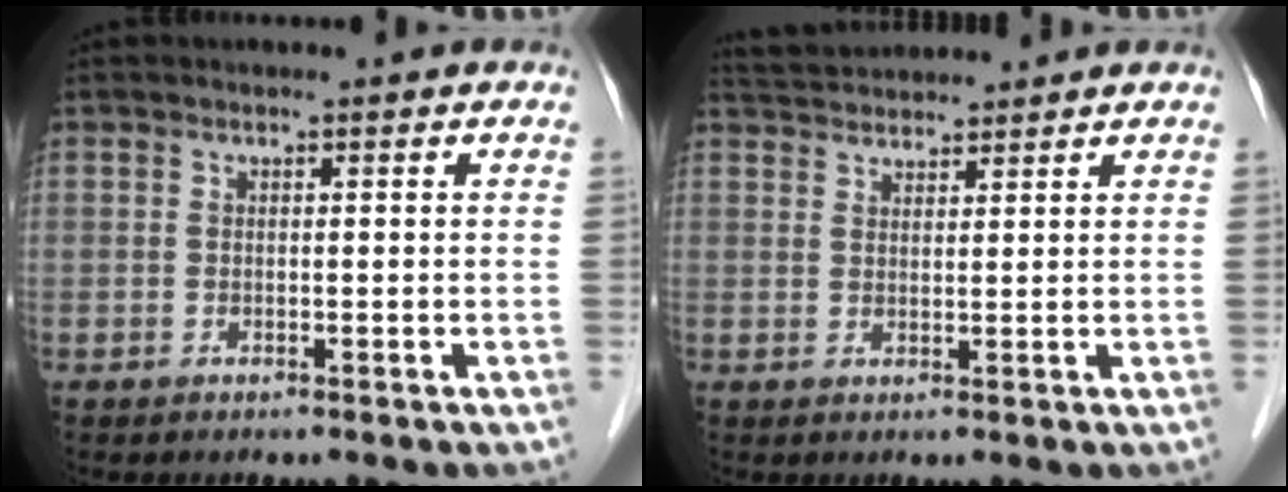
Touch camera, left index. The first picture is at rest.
{"total": 5.5, "force": [5.4, 0.5, 0.9], "torque": [-0.022, 0.038, 0.094]}